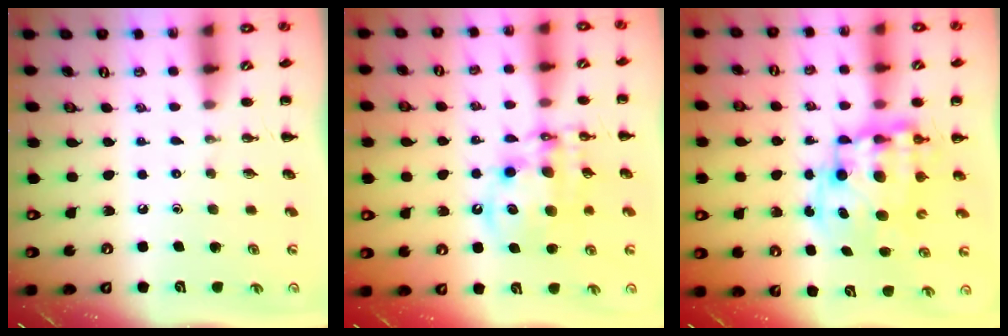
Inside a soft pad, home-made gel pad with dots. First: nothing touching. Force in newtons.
{"total": 12.8, "press": 12.4, "slide": 3.2}
{"total": 12.2, "press": 11.8, "slide": 3.0}